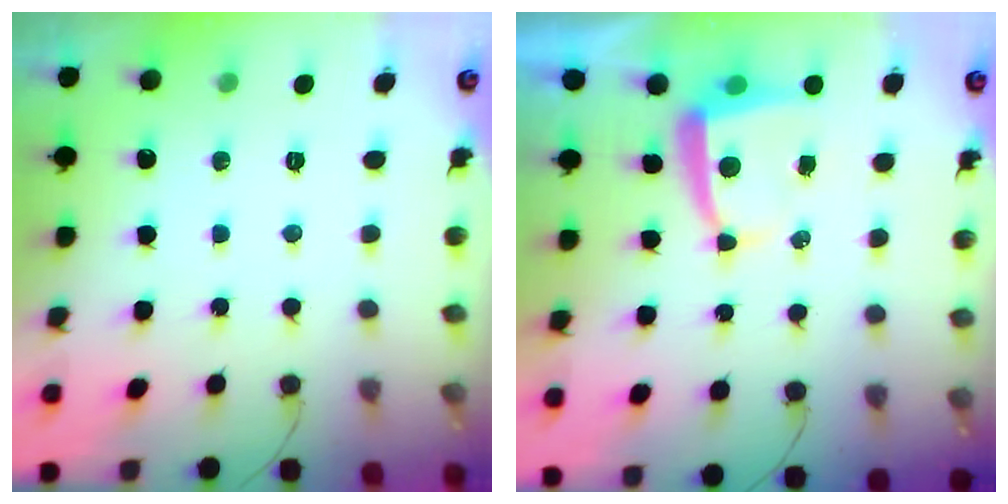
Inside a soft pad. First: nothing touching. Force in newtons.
{"total": 5.3, "press": 5.2, "slide": 0.7}